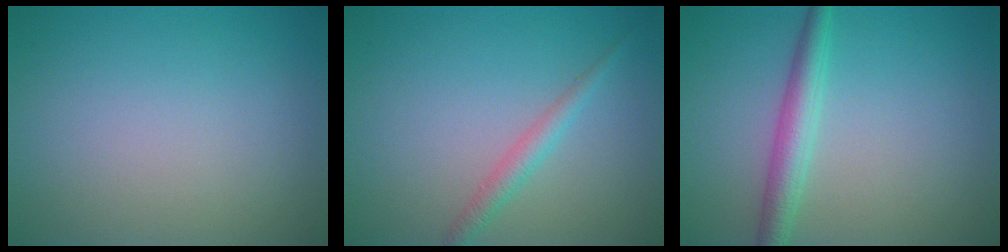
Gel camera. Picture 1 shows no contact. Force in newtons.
{"total": 1.7, "press": 1.7, "slide": 0.1}
{"total": 3.0, "press": 3.0, "slide": 0.1}